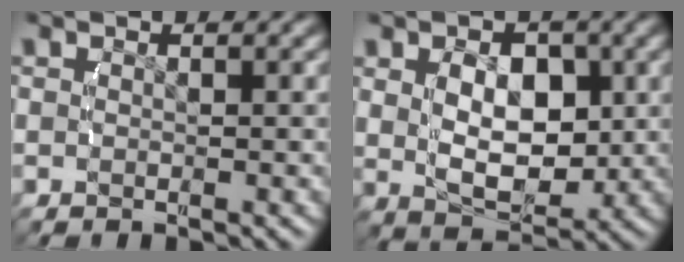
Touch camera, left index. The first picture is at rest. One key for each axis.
{"total": 5.8, "fx": 0.6, "fy": 3.5, "fz": 4.6, "tx": -0.075, "ty": -0.018, "tz": 0.018}